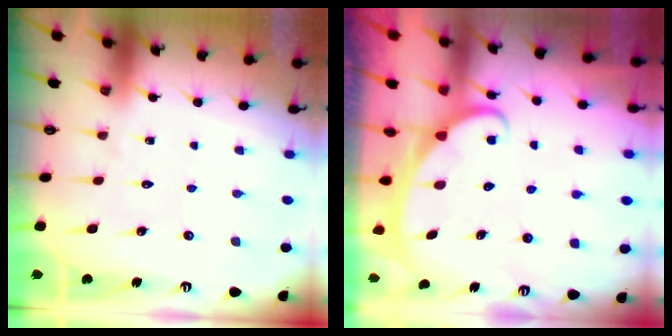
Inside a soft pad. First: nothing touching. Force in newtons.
{"total": 2.6, "press": 2.6, "slide": 0.3}